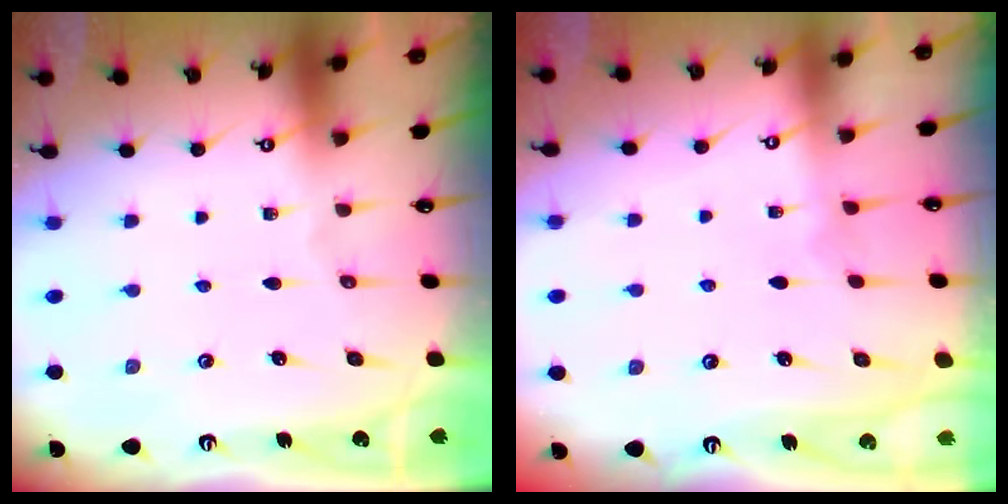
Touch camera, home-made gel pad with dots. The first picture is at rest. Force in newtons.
{"total": 3.2, "press": 3.2, "slide": 0.2}